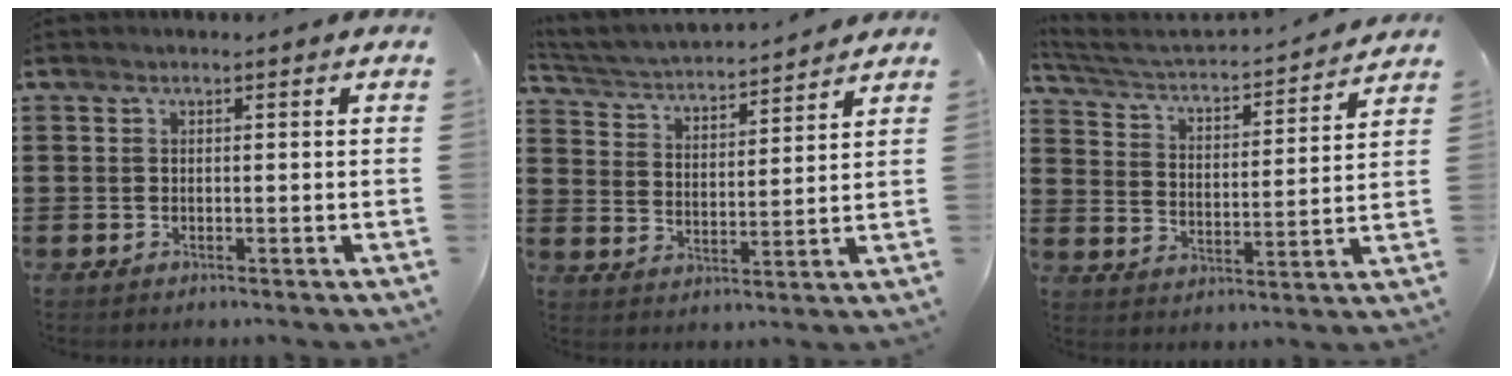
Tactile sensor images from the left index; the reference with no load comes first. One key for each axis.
{"total": 3.5, "fx": 3.5, "fy": 0.1, "fz": 0.5, "tx": -0.032, "ty": -0.027, "tz": 0.053}
{"total": 2.8, "fx": 2.5, "fy": 0.5, "fz": 1.0, "tx": -0.040, "ty": -0.028, "tz": 0.031}